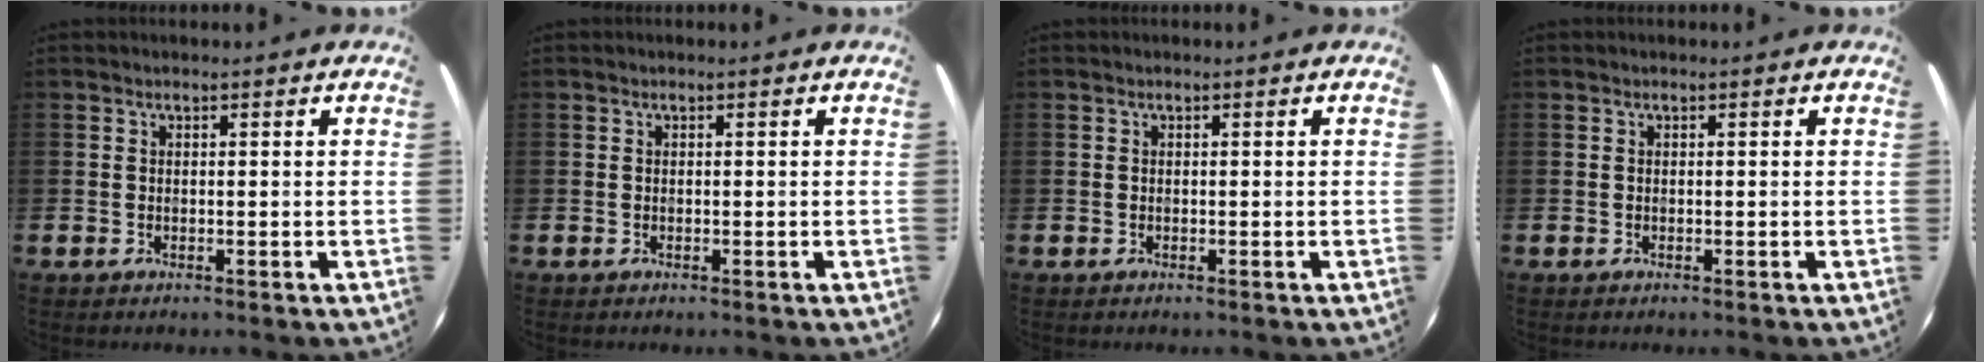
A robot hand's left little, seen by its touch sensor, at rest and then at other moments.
{"total": 0.0}
{"total": 0.0}
{"total": 0.0}